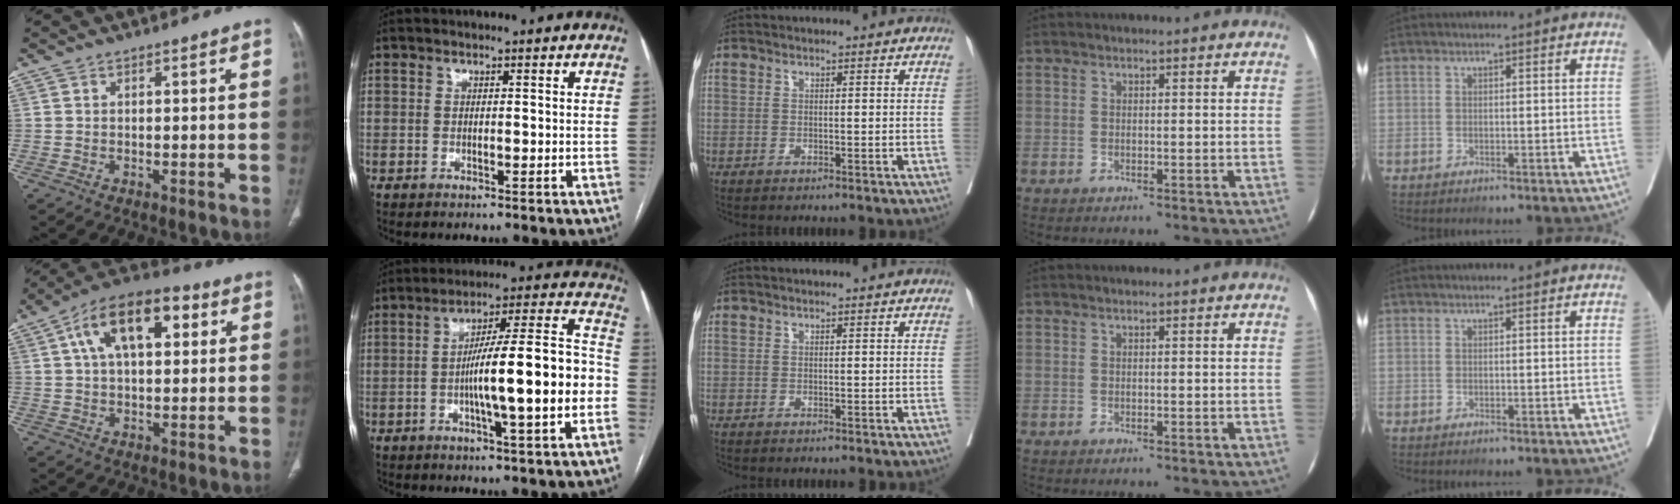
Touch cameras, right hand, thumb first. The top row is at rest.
{"thumb": {"total": 15.7, "force": [5.1, 8.1, 12.4], "torque": [-0.186, 0.021, 0.075]}, "index": {"total": 16.4, "force": [-3.4, 0.9, 16.1], "torque": [-0.248, 0.022, -0.054]}}